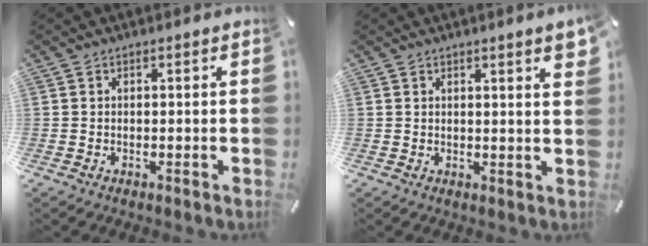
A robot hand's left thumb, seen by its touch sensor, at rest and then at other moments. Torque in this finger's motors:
{"motor_torque": [0.28, -0.23, 0.20, 0.20, 0.03]}